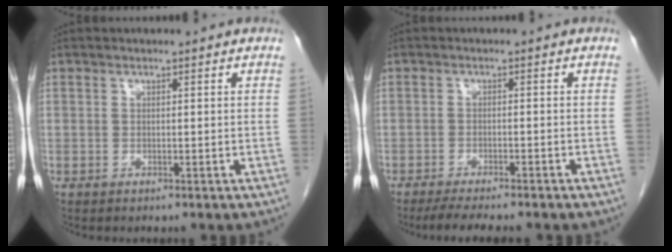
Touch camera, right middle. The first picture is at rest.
{"total": 7.7, "force": [-6.4, 1.2, 4.1], "torque": [-0.054, -0.011, -0.093]}